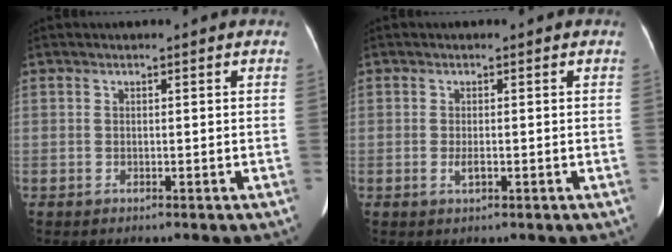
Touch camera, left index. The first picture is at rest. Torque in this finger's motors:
{"motor_torque": [0.03, 0.01, 0.00, 0.00]}